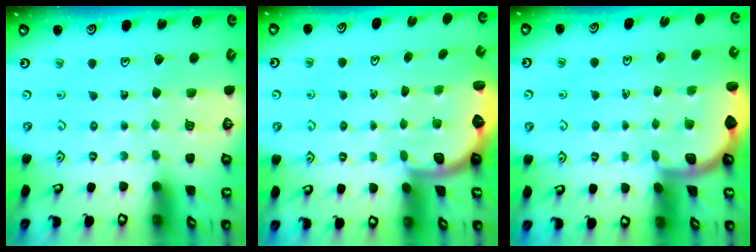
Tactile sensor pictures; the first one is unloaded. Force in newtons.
{"total": 2.2, "press": 2.1, "slide": 0.8}
{"total": 1.6, "press": 1.6, "slide": 0.0}